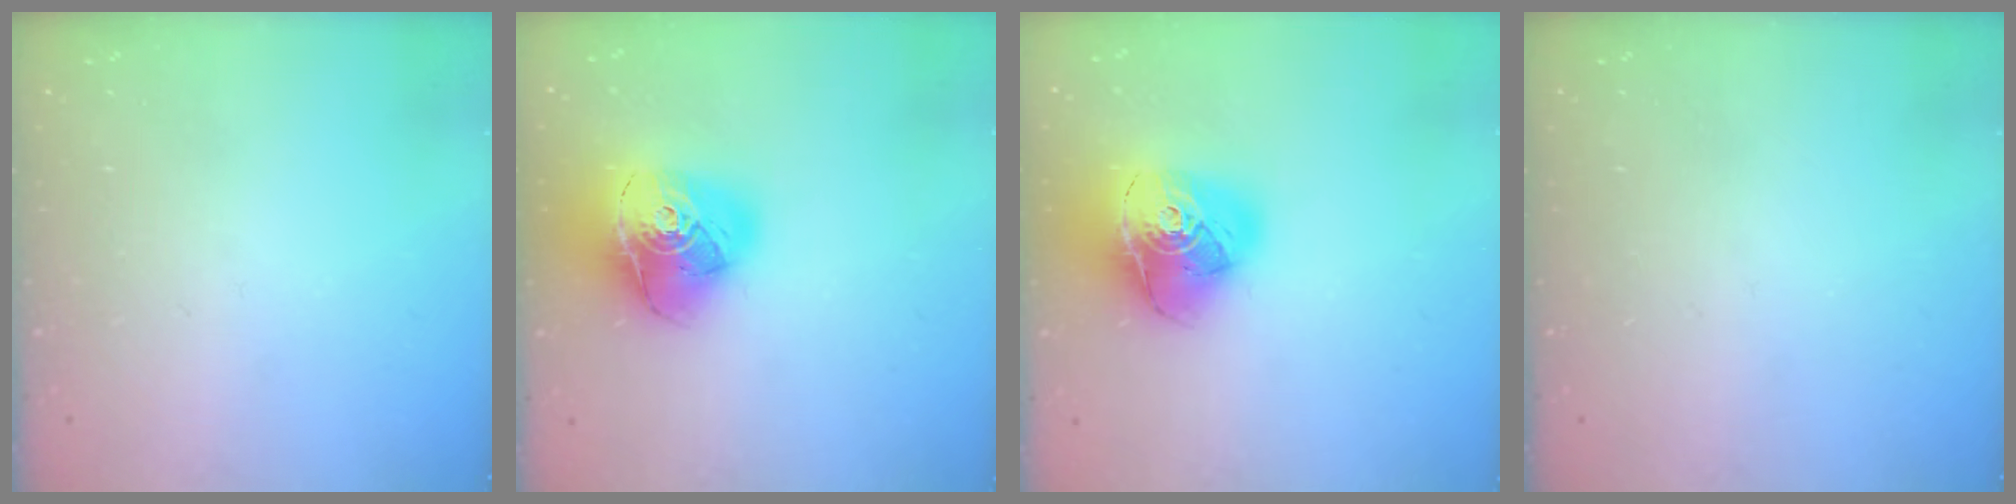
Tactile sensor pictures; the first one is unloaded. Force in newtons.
{"total": 18.9, "press": 18.8, "slide": 2.1}
{"total": 18.9, "press": 18.8, "slide": 2.1}
{"total": 0.0}